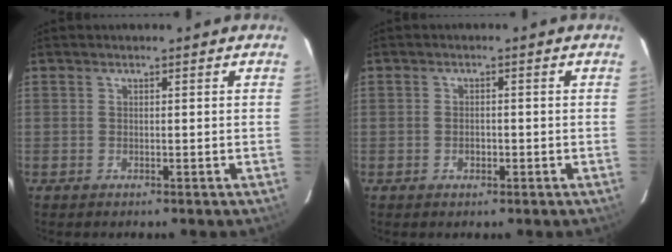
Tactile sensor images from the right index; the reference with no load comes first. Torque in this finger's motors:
{"motor_torque": [-0.32, 0.23, -0.18, -0.08]}